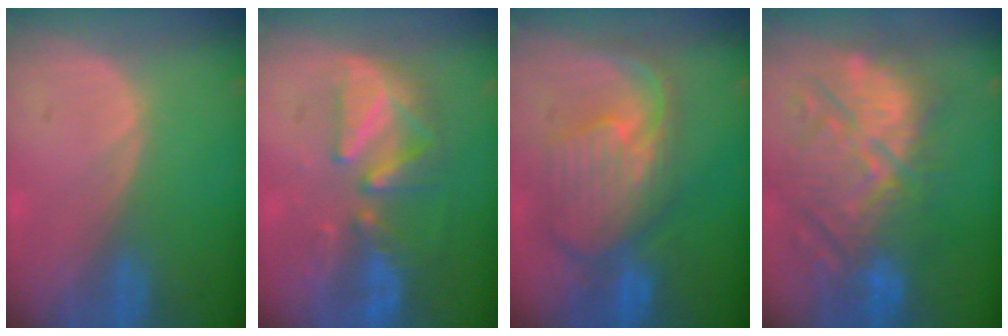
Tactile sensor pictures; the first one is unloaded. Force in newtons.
{"total": 8.3, "press": 8.1, "slide": 2.0}
{"total": 10.5, "press": 9.5, "slide": 4.7}
{"total": 12.6, "press": 12.0, "slide": 3.8}